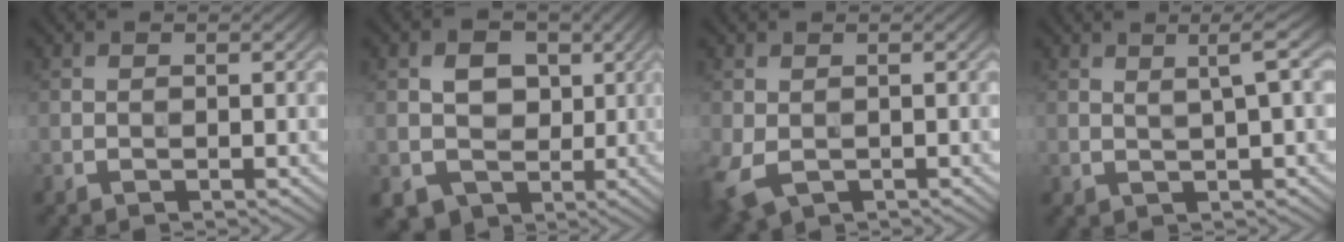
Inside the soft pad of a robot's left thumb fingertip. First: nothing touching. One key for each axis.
{"total": 6.3, "fx": -0.1, "fy": 5.6, "fz": 2.9, "tx": -0.050, "ty": -0.005, "tz": -0.008}
{"total": 4.9, "fx": -1.8, "fy": 3.1, "fz": 3.4, "tx": -0.096, "ty": -0.014, "tz": -0.032}
{"total": 2.8, "fx": 1.0, "fy": 0.3, "fz": 2.5, "tx": -0.045, "ty": 0.010, "tz": 0.019}